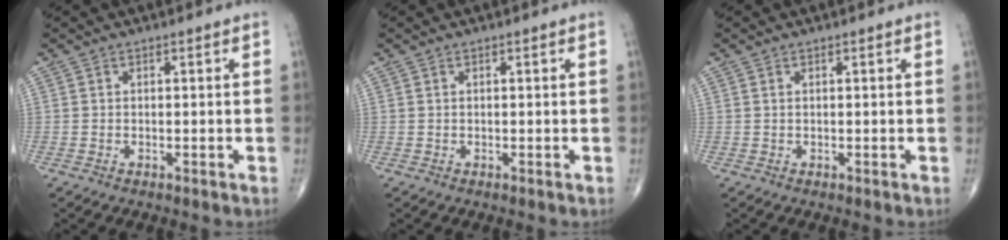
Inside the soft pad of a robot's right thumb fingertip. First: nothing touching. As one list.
[{"total": 0.0}, {"total": 0.0}]